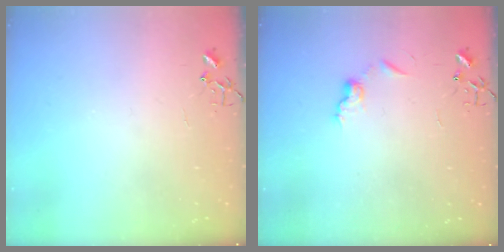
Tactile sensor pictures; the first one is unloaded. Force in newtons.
{"total": 7.5, "press": 7.4, "slide": 0.8}